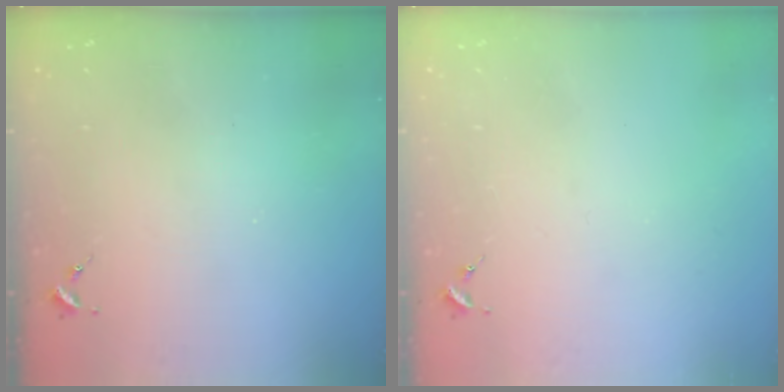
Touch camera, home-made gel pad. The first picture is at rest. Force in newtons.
{"total": 0.0}